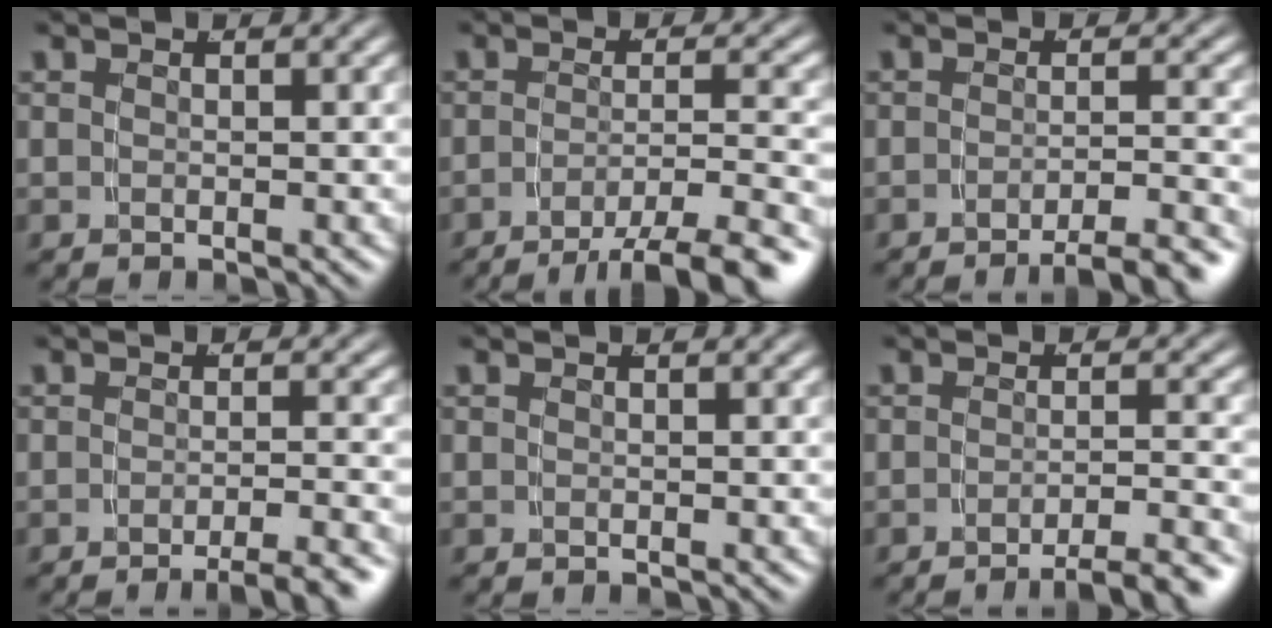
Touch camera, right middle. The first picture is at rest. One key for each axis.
{"total": 7.5, "fx": -5.5, "fy": 2.0, "fz": 4.6, "tx": -0.061, "ty": -0.020, "tz": -0.072}
{"total": 5.4, "fx": -4.5, "fy": 0.8, "fz": 2.8, "tx": -0.026, "ty": -0.010, "tz": -0.067}
{"total": 4.0, "fx": -3.2, "fy": 0.4, "fz": 2.4, "tx": -0.021, "ty": -0.002, "tz": -0.050}
{"total": 0.0}
{"total": 4.8, "fx": -4.0, "fy": 0.6, "fz": 2.6, "tx": -0.025, "ty": -0.008, "tz": -0.060}